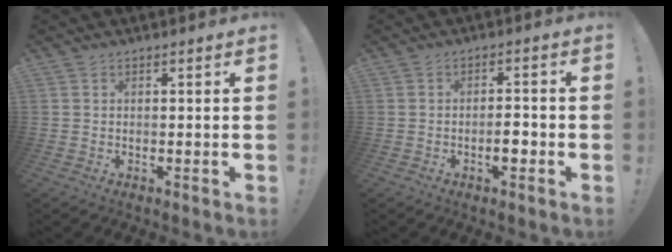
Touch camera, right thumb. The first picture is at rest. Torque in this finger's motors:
{"motor_torque": [0.54, 0.10, 0.15, -0.19, 0.00]}